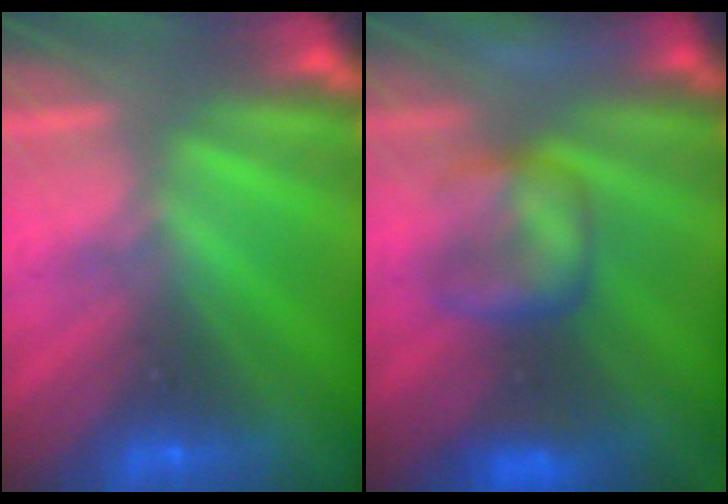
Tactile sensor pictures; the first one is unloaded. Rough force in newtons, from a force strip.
{"total": 9.1}